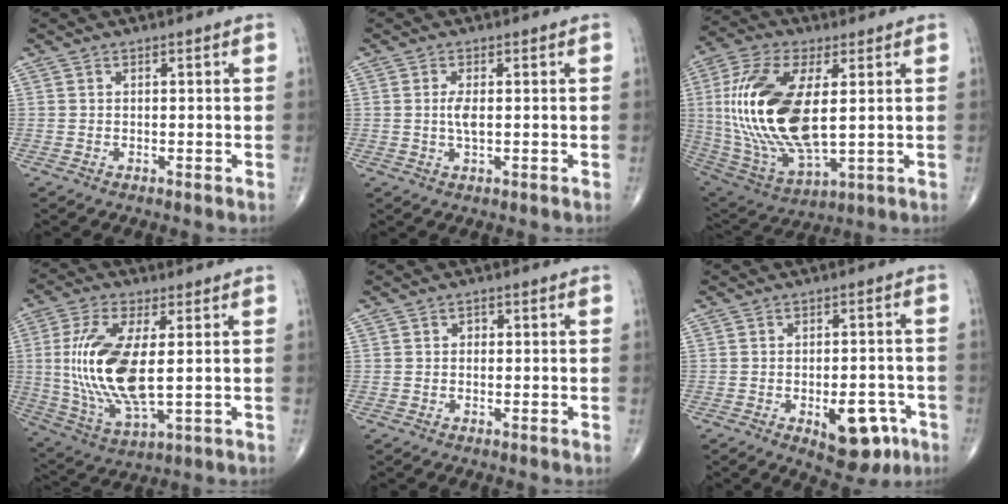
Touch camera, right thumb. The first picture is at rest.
{"total": 2.7, "force": [0.2, 0.9, 2.6], "torque": [-0.056, -0.004, 0.003]}
{"total": 23.6, "force": [2.5, 10.9, 20.8], "torque": [-0.436, -0.019, 0.054]}
{"total": 17.0, "force": [1.2, 6.7, 15.5], "torque": [-0.332, -0.016, 0.033]}
{"total": 0.9, "force": [0.1, 0.7, 0.4], "torque": [0.000, 0.002, -0.003]}
{"total": 10.0, "force": [-4.1, 5.0, 7.6], "torque": [-0.075, 0.018, -0.044]}